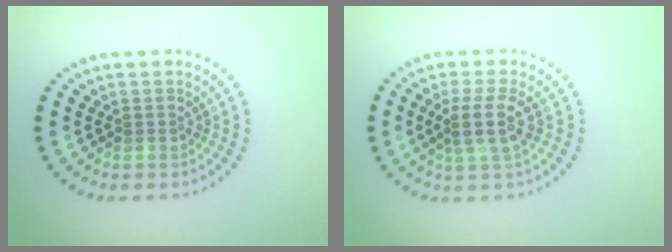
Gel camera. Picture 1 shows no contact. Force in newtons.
{"total": 3.0, "press": 2.4, "slide": 1.7}